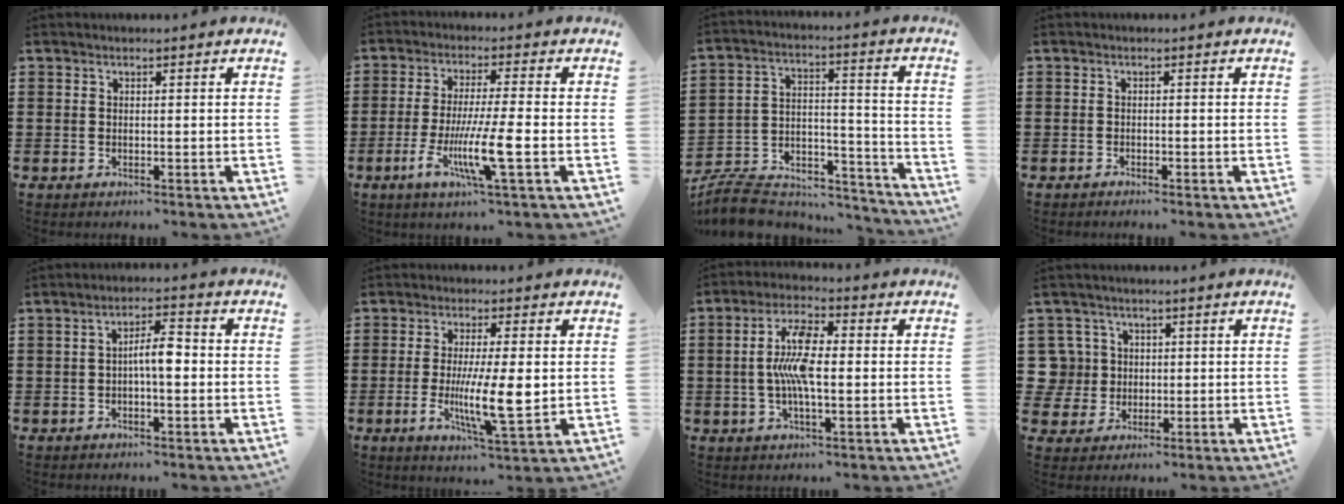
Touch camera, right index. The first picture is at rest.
{"total": 9.4, "force": [-3.0, 0.3, 8.9], "torque": [-0.182, -0.022, -0.061]}
{"total": 8.3, "force": [-7.6, 2.6, 1.9], "torque": [-0.037, 0.013, -0.148]}
{"total": 0.6, "force": [-0.6, 0.0, 0.1], "torque": [-0.003, -0.002, -0.013]}
{"total": 4.4, "force": [-0.4, 1.3, 4.2], "torque": [-0.077, 0.010, -0.010]}
{"total": 9.2, "force": [-0.8, 1.9, 8.9], "torque": [-0.174, -0.014, -0.016]}
{"total": 8.3, "force": [-0.2, 2.6, 7.9], "torque": [-0.164, 0.003, -0.010]}
{"total": 6.1, "force": [0.7, 5.9, 1.4], "torque": [-0.069, 0.013, 0.011]}